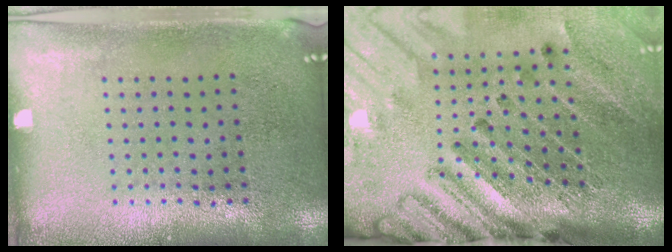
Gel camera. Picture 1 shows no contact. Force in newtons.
{"total": 4.5, "press": 3.3, "slide": 3.0}